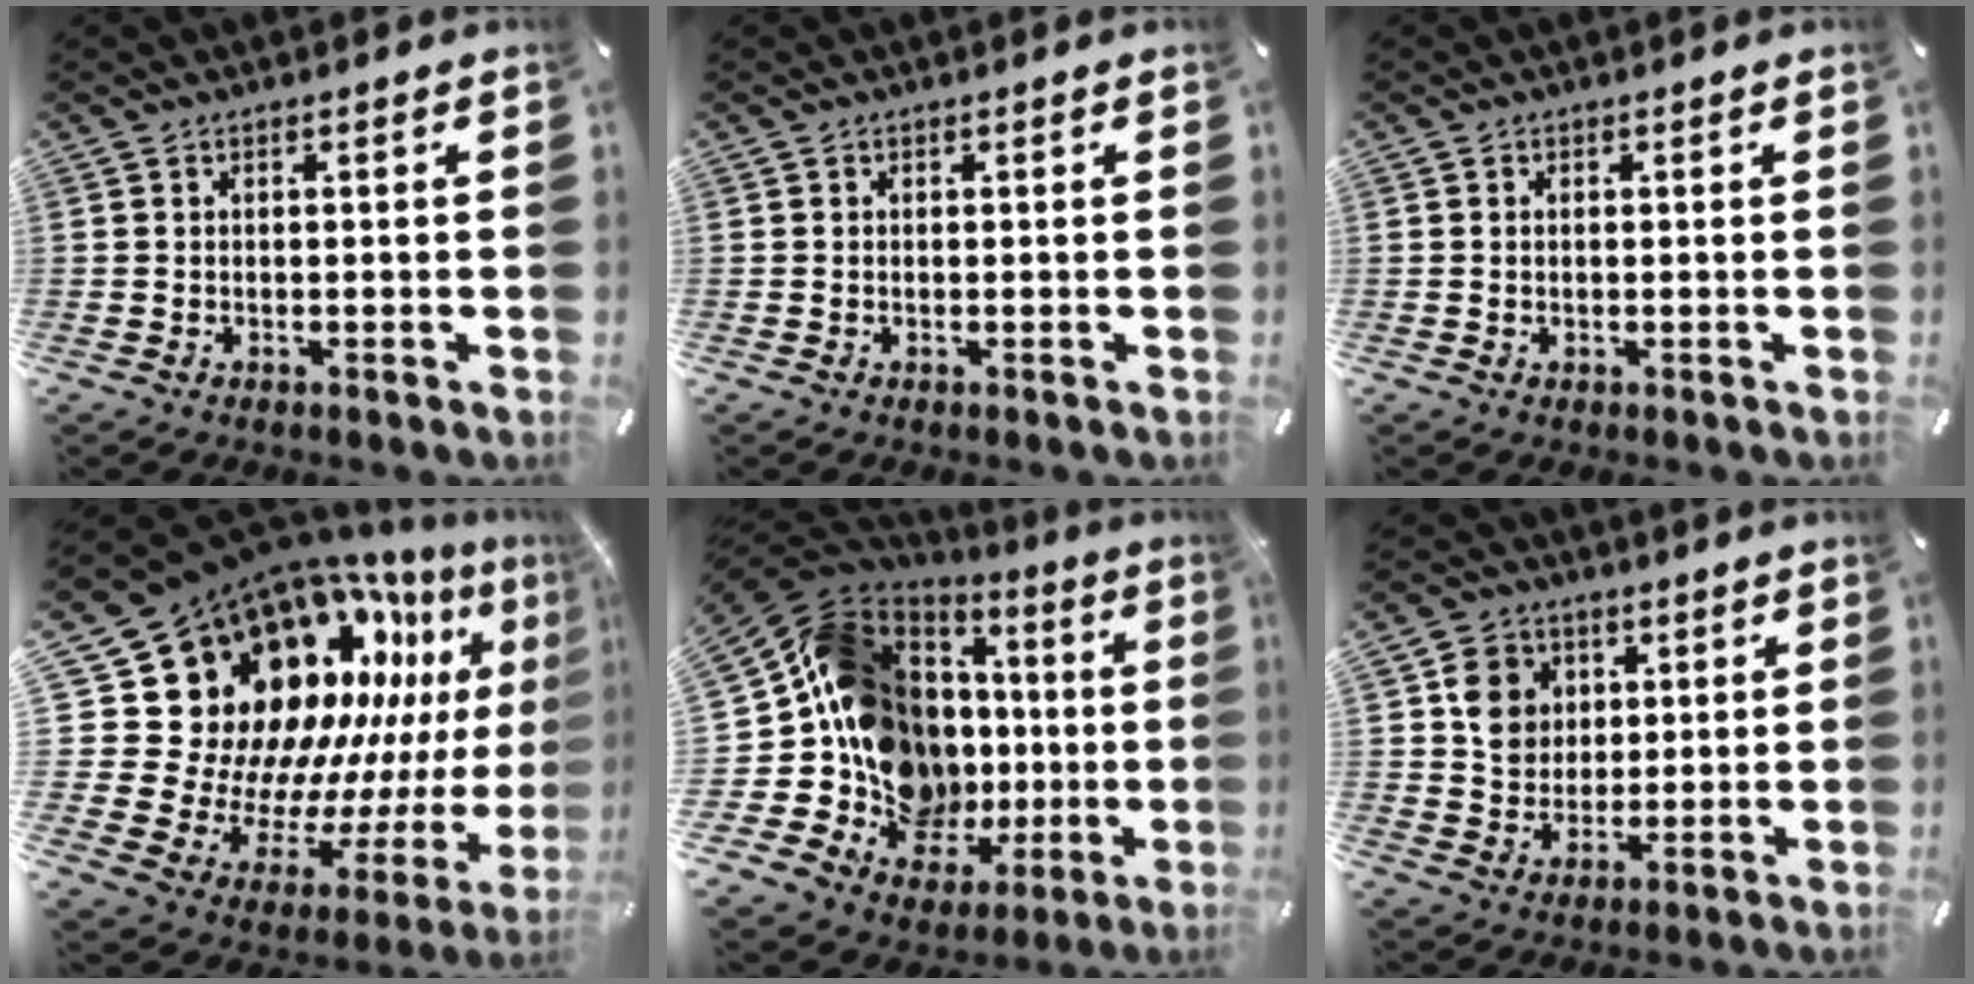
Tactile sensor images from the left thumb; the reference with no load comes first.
{"total": 0.0}
{"total": 0.6, "force": [0.1, 0.3, 0.5], "torque": [-0.010, 0.001, 0.001]}
{"total": 27.4, "force": [10.9, 20.0, 15.3], "torque": [-0.241, -0.169, 0.260]}
{"total": 17.1, "force": [-0.4, 14.2, 9.6], "torque": [-0.199, -0.043, 0.020]}
{"total": 8.8, "force": [2.6, 8.0, 2.9], "torque": [-0.038, 0.003, 0.049]}